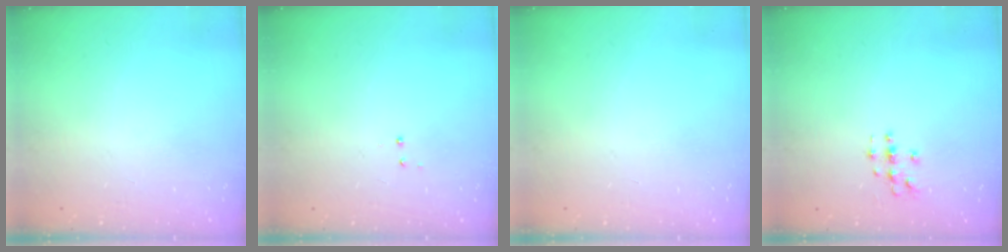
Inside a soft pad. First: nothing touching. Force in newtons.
{"total": 2.9, "press": 2.8, "slide": 0.6}
{"total": 0.0}
{"total": 3.2, "press": 3.2, "slide": 0.2}